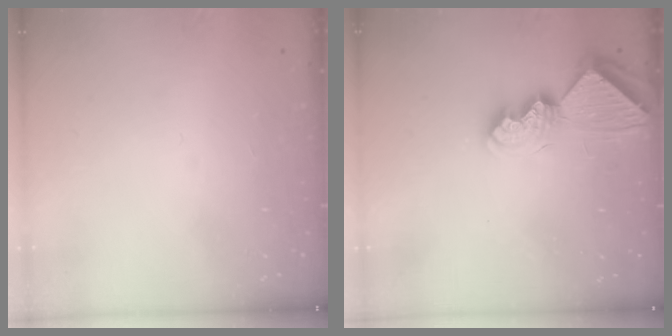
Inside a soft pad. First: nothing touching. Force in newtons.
{"total": 9.5, "press": 9.4, "slide": 0.8}